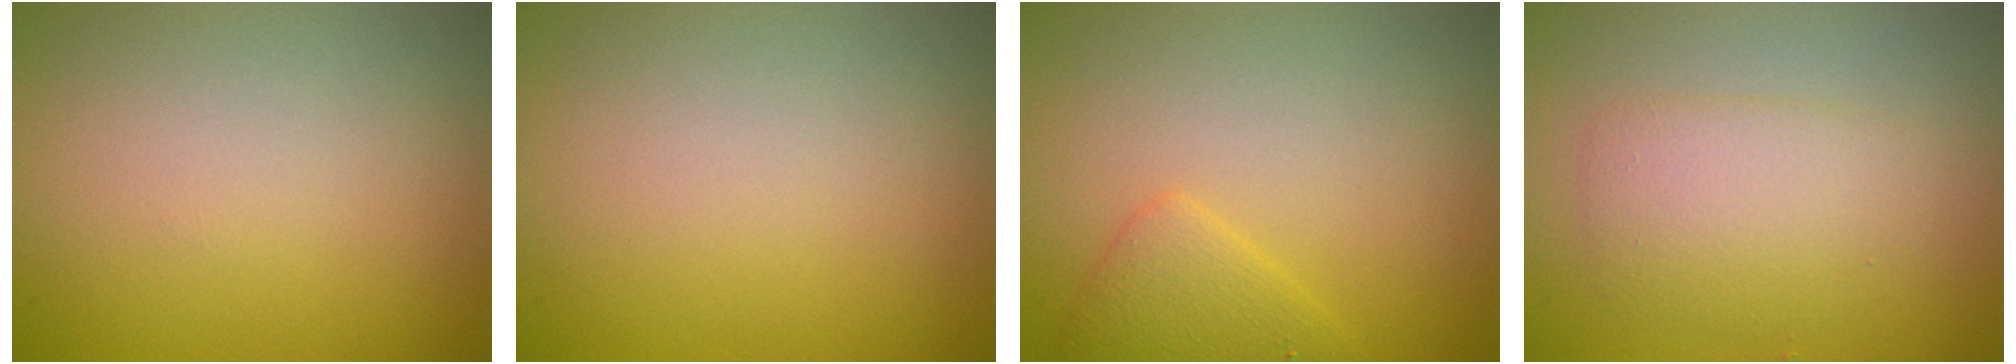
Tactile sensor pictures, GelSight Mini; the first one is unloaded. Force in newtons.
{"total": 0.0}
{"total": 2.4, "press": 2.4, "slide": 0.1}
{"total": 3.4, "press": 3.4, "slide": 0.0}